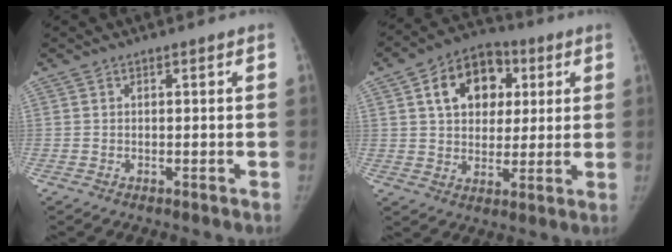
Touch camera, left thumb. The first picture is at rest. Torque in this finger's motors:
{"motor_torque": [-0.23, 0.61, 0.51, 0.38, 0.07]}